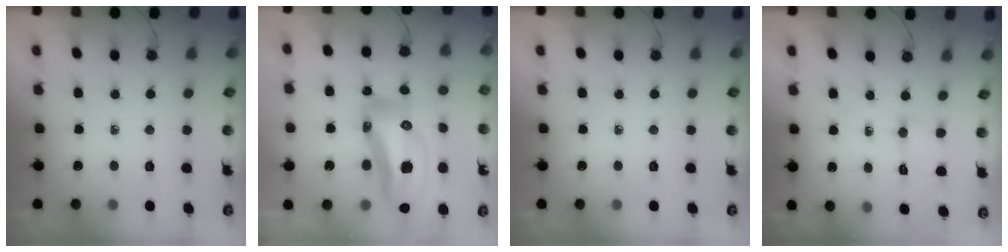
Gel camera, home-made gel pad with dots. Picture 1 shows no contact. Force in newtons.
{"total": 22.8, "press": 22.6, "slide": 2.9}
{"total": 0.0}
{"total": 2.4, "press": 2.3, "slide": 0.7}